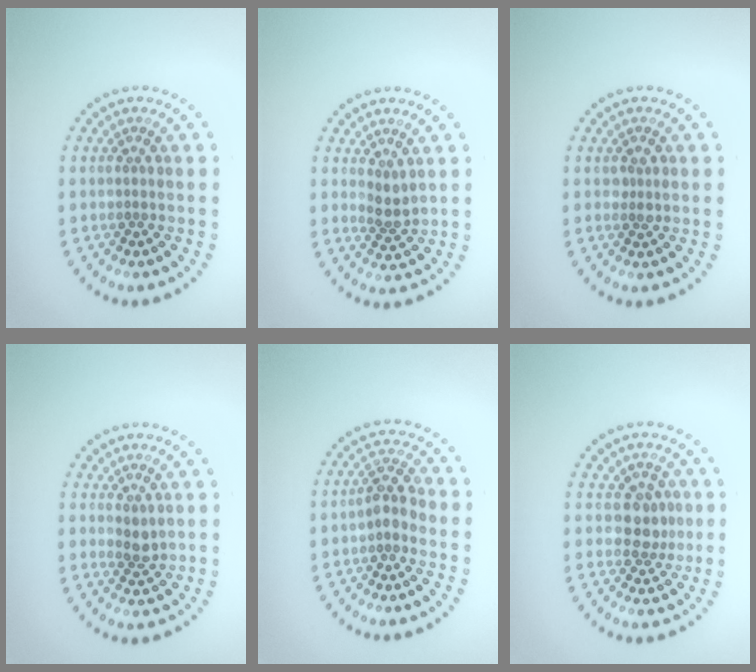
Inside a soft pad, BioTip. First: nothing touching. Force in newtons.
{"total": 1.8, "press": 1.6, "slide": 0.8}
{"total": 0.7, "press": 0.7, "slide": 0.1}
{"total": 1.3, "press": 1.3, "slide": 0.5}
{"total": 1.8, "press": 1.6, "slide": 0.9}
{"total": 2.5, "press": 2.1, "slide": 1.4}